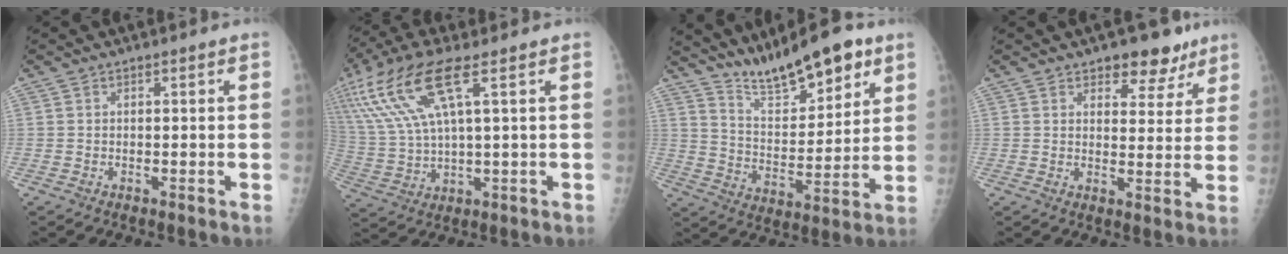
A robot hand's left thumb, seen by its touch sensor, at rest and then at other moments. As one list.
[{"total": 15.8, "force": [6.9, 4.5, 13.5], "torque": [-0.319, -0.003, 0.141]}, {"total": 15.2, "force": [11.2, 4.7, 9.2], "torque": [-0.119, -0.062, 0.197]}, {"total": 7.6, "force": [5.3, 4.1, 3.4], "torque": [-0.003, -0.026, 0.072]}]